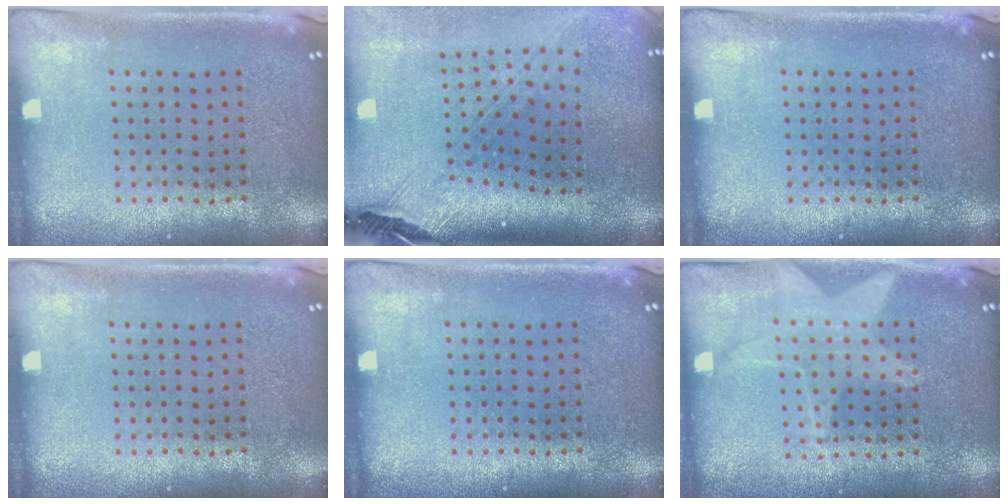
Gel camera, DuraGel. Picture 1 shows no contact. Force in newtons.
{"total": 3.0, "press": 2.1, "slide": 2.1}
{"total": 0.0}
{"total": 0.0}
{"total": 0.0}
{"total": 1.2, "press": 1.2, "slide": 0.3}